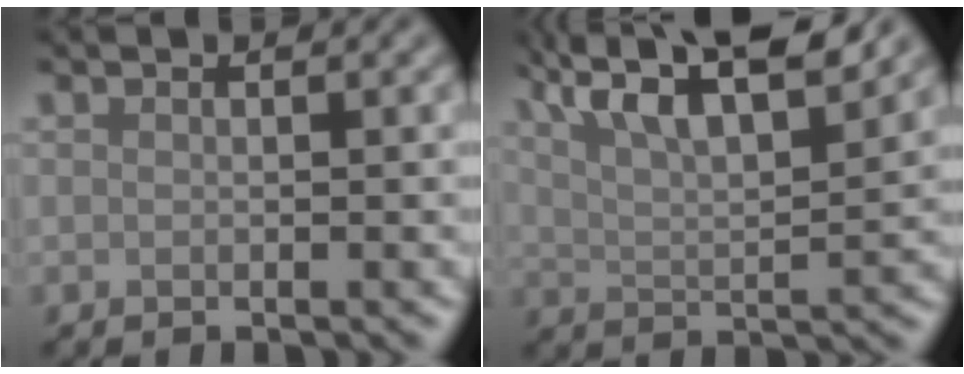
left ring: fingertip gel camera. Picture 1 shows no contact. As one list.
[{"total": 10.1, "force": [6.6, 3.0, 7.0], "torque": [-0.111, 0.024, 0.078]}]